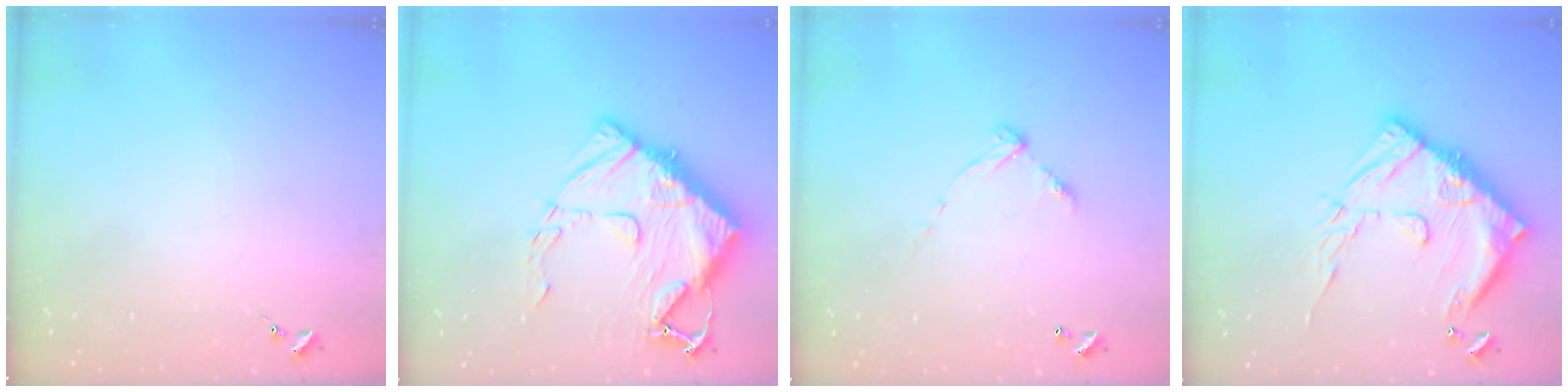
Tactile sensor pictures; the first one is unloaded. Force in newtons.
{"total": 18.3, "press": 18.2, "slide": 2.1}
{"total": 5.8, "press": 5.8, "slide": 0.4}
{"total": 19.6, "press": 19.5, "slide": 2.0}